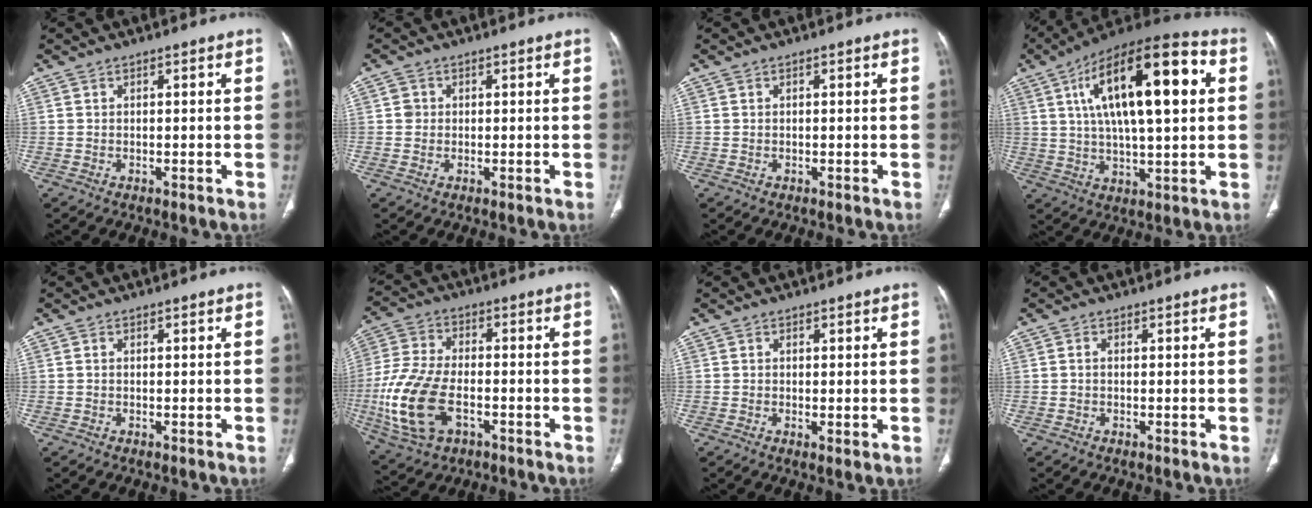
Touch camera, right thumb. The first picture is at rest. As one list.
[{"total": 1.5, "force": [0.2, 1.5, 0.3], "torque": [0.002, 0.003, 0.002]}, {"total": 0.0}, {"total": 23.7, "force": [6.1, 8.6, 21.2], "torque": [-0.342, 0.015, 0.089]}, {"total": 0.0}, {"total": 16.0, "force": [-4.3, 9.2, 12.4], "torque": [-0.273, 0.010, -0.079]}, {"total": 1.3, "force": [-0.2, 0.4, 1.2], "torque": [-0.025, -0.007, -0.003]}, {"total": 0.8, "force": [-0.1, 0.5, 0.5], "torque": [-0.009, 0.001, -0.005]}]